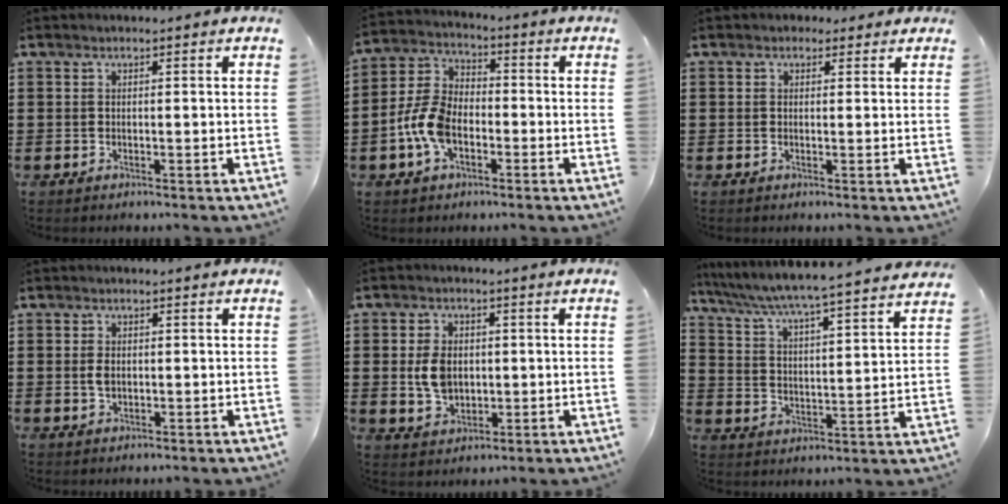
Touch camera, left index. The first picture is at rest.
{"total": 8.2, "force": [-2.9, 4.9, 5.9], "torque": [-0.156, 0.001, -0.063]}
{"total": 1.6, "force": [1.0, 1.1, 0.4], "torque": [-0.004, 0.004, 0.016]}
{"total": 2.0, "force": [0.1, 1.1, 1.7], "torque": [-0.042, 0.001, -0.002]}
{"total": 5.5, "force": [0.1, 3.9, 3.9], "torque": [-0.088, 0.004, -0.004]}
{"total": 4.9, "force": [4.6, -0.8, 1.5], "torque": [-0.053, -0.042, 0.069]}